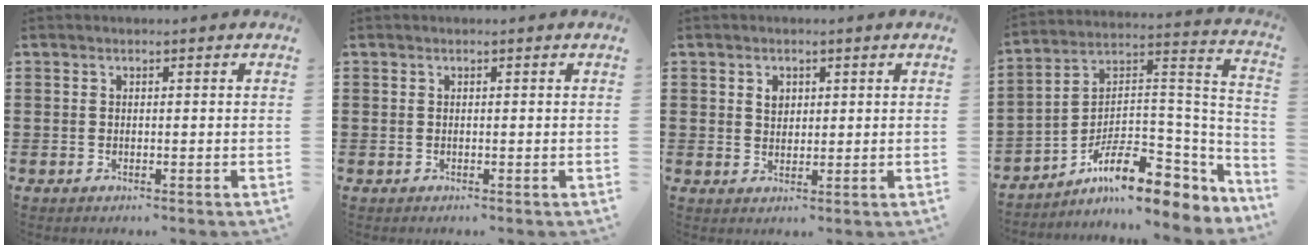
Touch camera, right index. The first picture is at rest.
{"total": 0.0}
{"total": 2.1, "force": [0.8, 1.6, 1.1], "torque": [-0.027, 0.007, 0.016]}
{"total": 11.6, "force": [-7.6, 4.5, 7.6], "torque": [-0.129, 0.013, -0.135]}